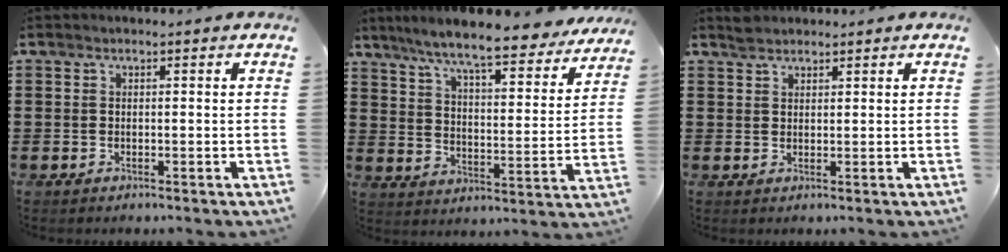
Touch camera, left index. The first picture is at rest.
{"total": 8.6, "force": [7.5, -0.3, 4.1], "torque": [-0.102, -0.050, 0.123]}
{"total": 1.9, "force": [1.8, 0.6, 0.2], "torque": [-0.007, 0.003, 0.036]}